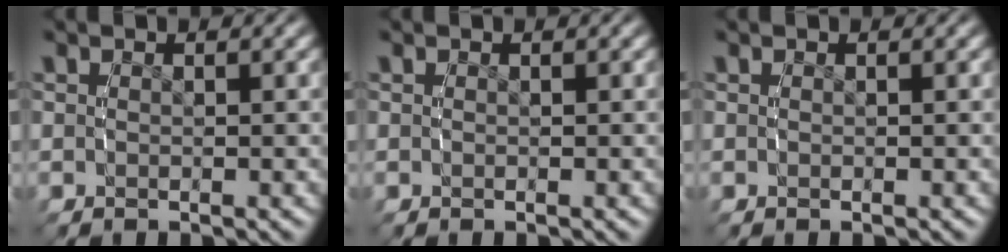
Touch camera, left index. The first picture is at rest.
{"total": 0.0}
{"total": 0.0}